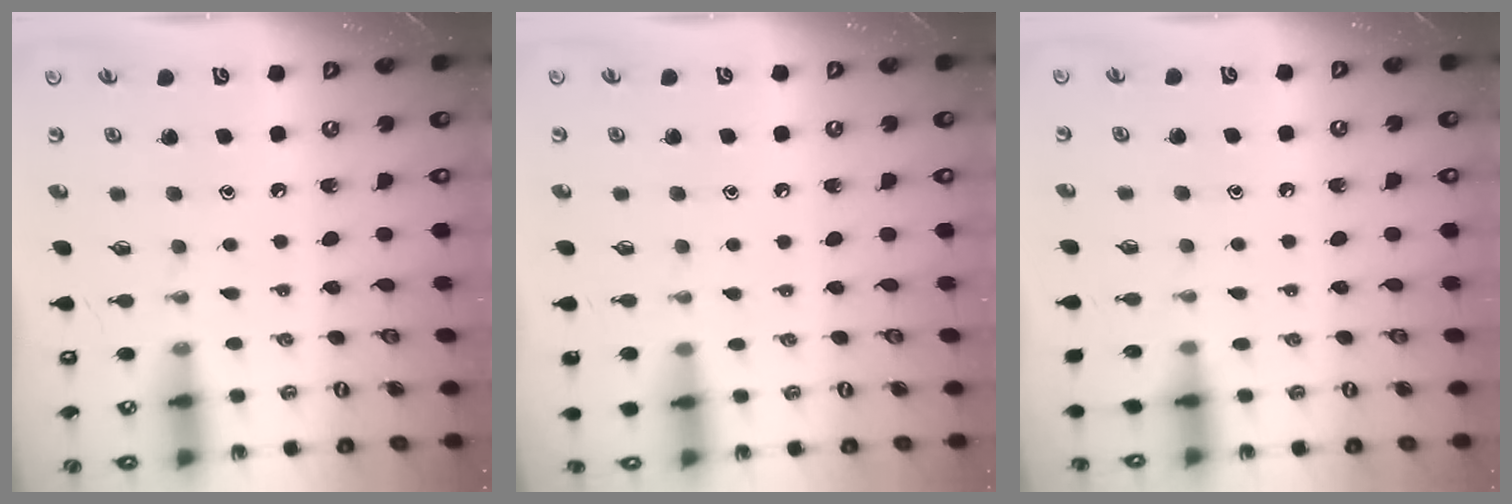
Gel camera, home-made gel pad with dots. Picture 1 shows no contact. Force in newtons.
{"total": 4.8, "press": 4.8, "slide": 0.6}
{"total": 5.2, "press": 5.1, "slide": 0.7}